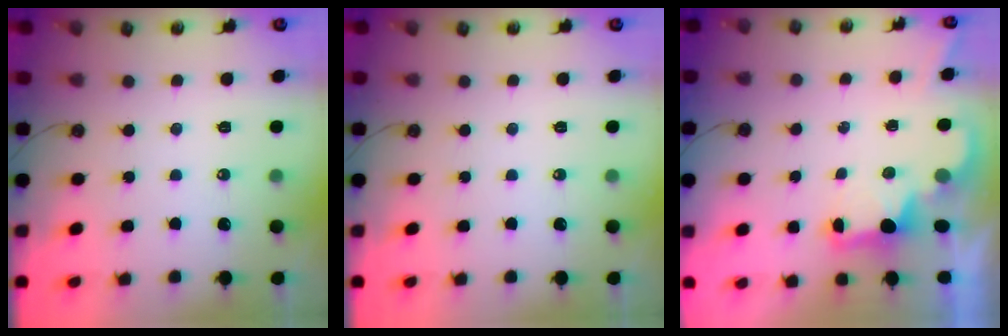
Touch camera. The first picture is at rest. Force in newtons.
{"total": 0.0}
{"total": 2.1, "press": 2.0, "slide": 0.7}